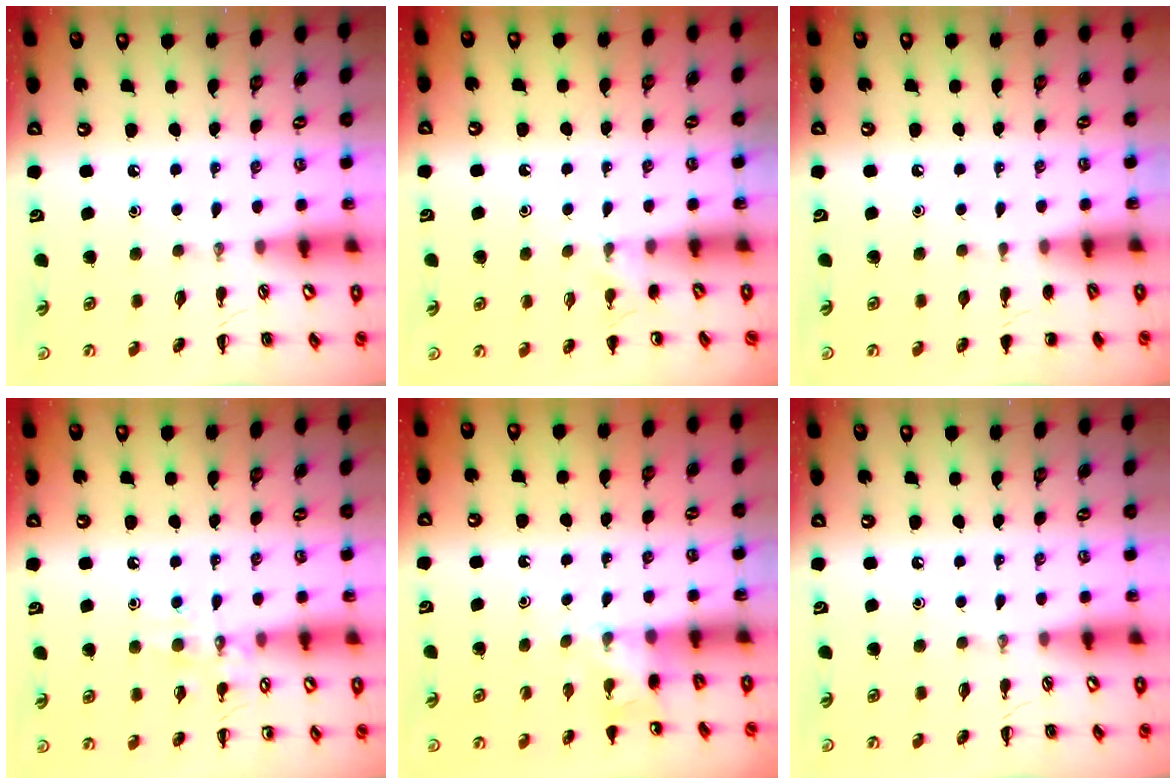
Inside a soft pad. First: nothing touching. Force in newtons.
{"total": 4.9, "press": 4.6, "slide": 1.6}
{"total": 1.2, "press": 1.2, "slide": 0.1}
{"total": 8.6, "press": 8.5, "slide": 1.1}
{"total": 4.9, "press": 4.8, "slide": 1.0}
{"total": 0.0}